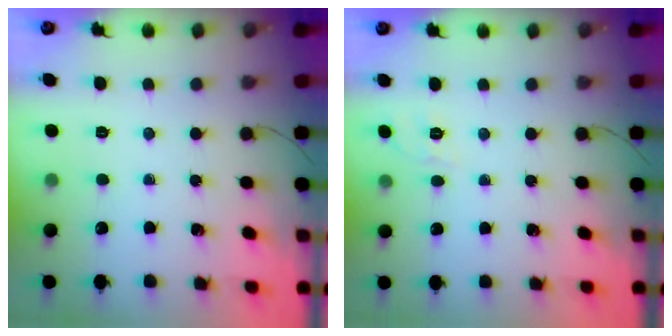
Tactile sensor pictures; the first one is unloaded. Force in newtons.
{"total": 4.0, "press": 3.5, "slide": 1.9}